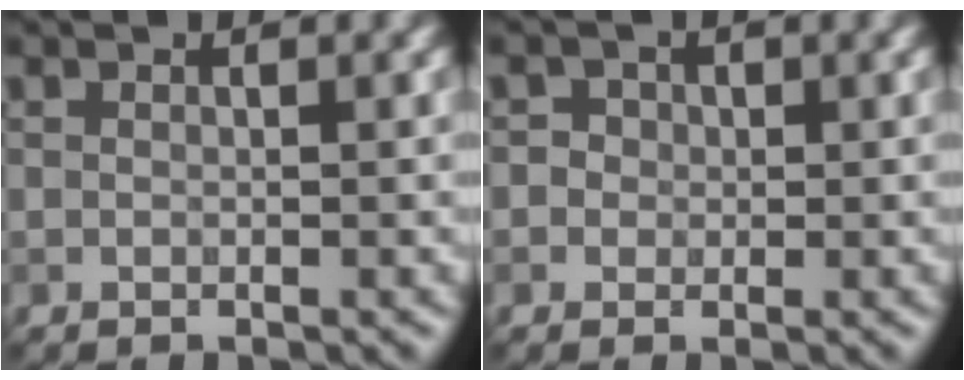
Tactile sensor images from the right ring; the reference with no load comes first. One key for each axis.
{"total": 2.4, "fx": 0.6, "fy": 2.2, "fz": 0.8, "tx": 0.010, "ty": 0.009, "tz": -0.003}